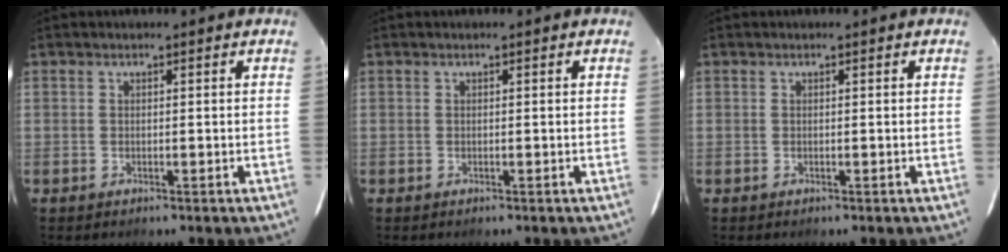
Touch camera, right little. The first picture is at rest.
{"total": 0.0}
{"total": 0.0}